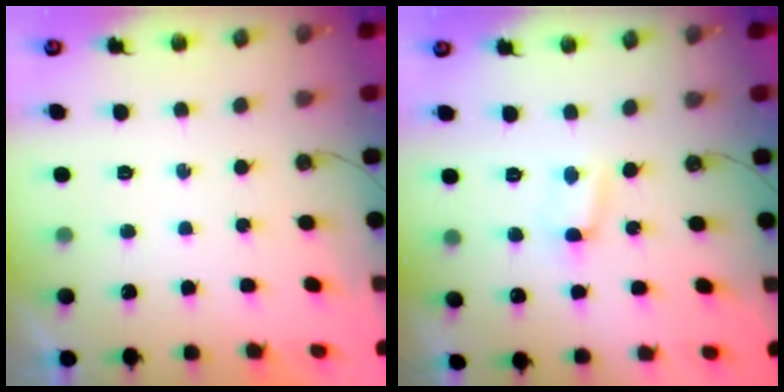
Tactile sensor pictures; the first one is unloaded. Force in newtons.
{"total": 1.6, "press": 1.5, "slide": 0.3}